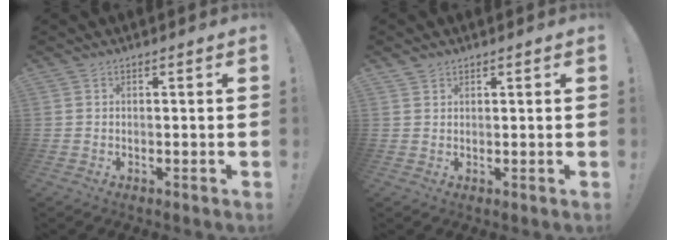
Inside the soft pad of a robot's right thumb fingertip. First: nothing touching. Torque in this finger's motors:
{"motor_torque": [-0.04, -0.02, 0.08, -0.01, 0.00]}